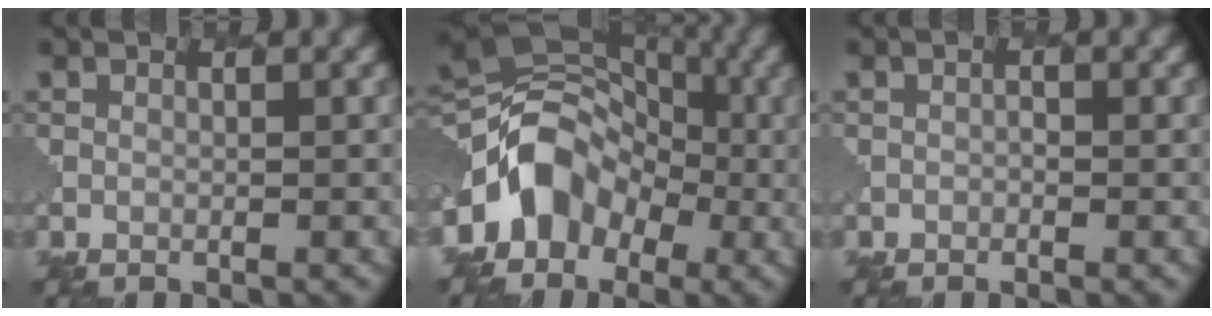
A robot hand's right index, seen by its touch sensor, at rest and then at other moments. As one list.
[{"total": 7.0, "force": [-2.3, 5.7, 3.3], "torque": [-0.029, 0.011, -0.052]}, {"total": 0.0}]